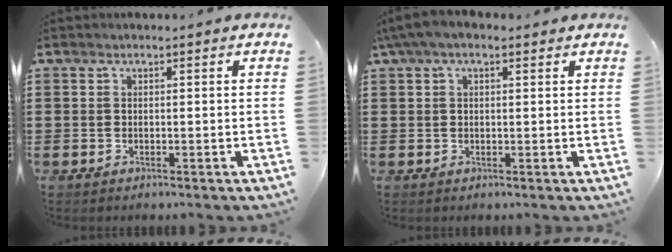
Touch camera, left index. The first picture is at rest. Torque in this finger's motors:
{"motor_torque": [2.14, 0.00, 0.67, 0.21]}